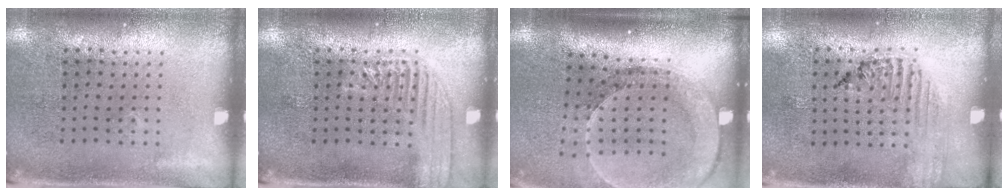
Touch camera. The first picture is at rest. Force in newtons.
{"total": 2.1, "press": 2.1, "slide": 0.3}
{"total": 2.6, "press": 2.0, "slide": 1.7}
{"total": 1.3, "press": 1.3, "slide": 0.2}